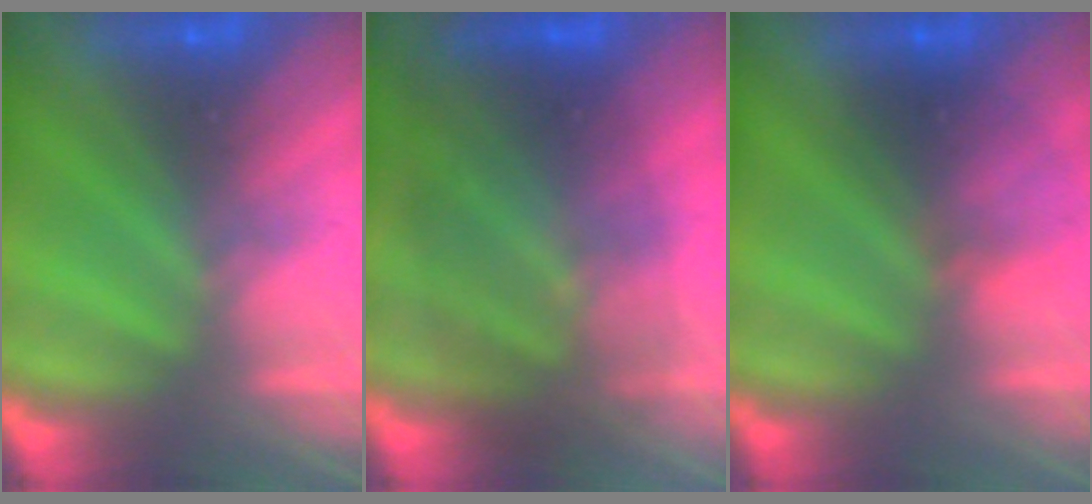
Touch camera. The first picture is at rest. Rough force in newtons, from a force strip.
{"total": 10.2}
{"total": 2.8}